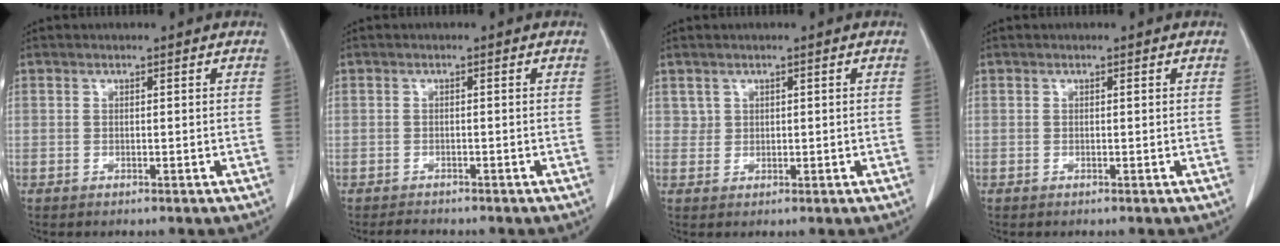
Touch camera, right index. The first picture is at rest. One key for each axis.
{"total": 1.1, "fx": -1.0, "fy": 0.3, "fz": 0.4, "tx": -0.012, "ty": -0.006, "tz": -0.014}
{"total": 1.3, "fx": 0.7, "fy": 1.1, "fz": 0.1, "tx": 0.009, "ty": 0.002, "tz": 0.009}
{"total": 0.0}